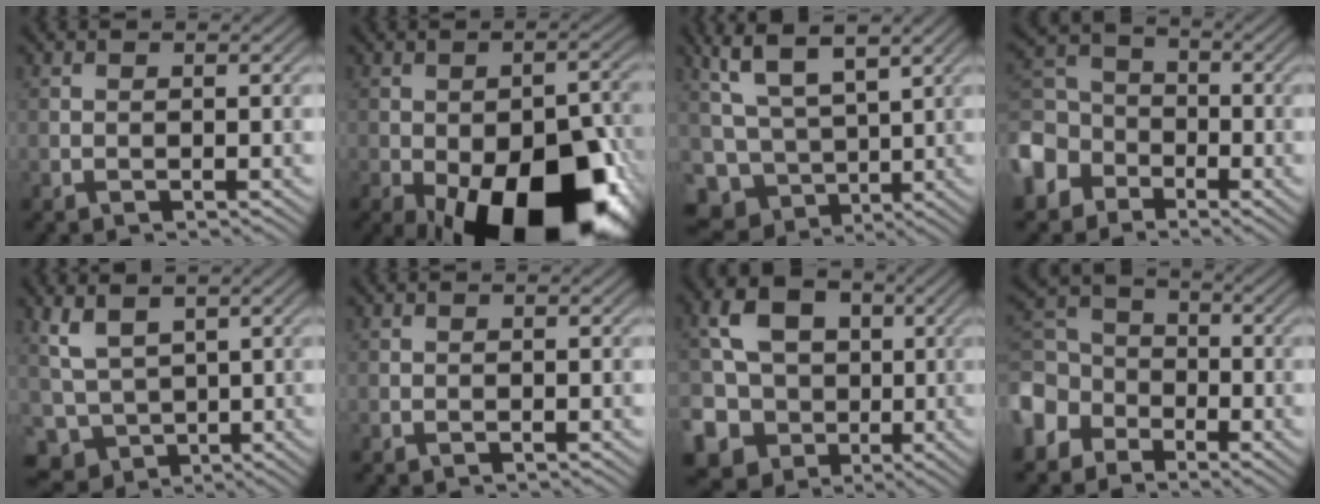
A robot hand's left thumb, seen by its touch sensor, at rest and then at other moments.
{"total": 21.1, "force": [-10.2, 10.8, 14.9], "torque": [-0.195, -0.035, -0.132]}
{"total": 8.4, "force": [3.1, 5.3, 5.8], "torque": [-0.149, -0.006, 0.066]}
{"total": 9.5, "force": [-4.5, 7.3, 4.0], "torque": [-0.123, -0.015, -0.108]}
{"total": 5.3, "force": [1.9, 3.7, 3.3], "torque": [-0.097, -0.008, 0.037]}
{"total": 0.0}
{"total": 10.1, "force": [0.0, 9.0, 4.6], "torque": [-0.119, -0.007, -0.020]}
{"total": 8.5, "force": [-4.0, 6.6, 3.6], "torque": [-0.100, -0.008, -0.102]}